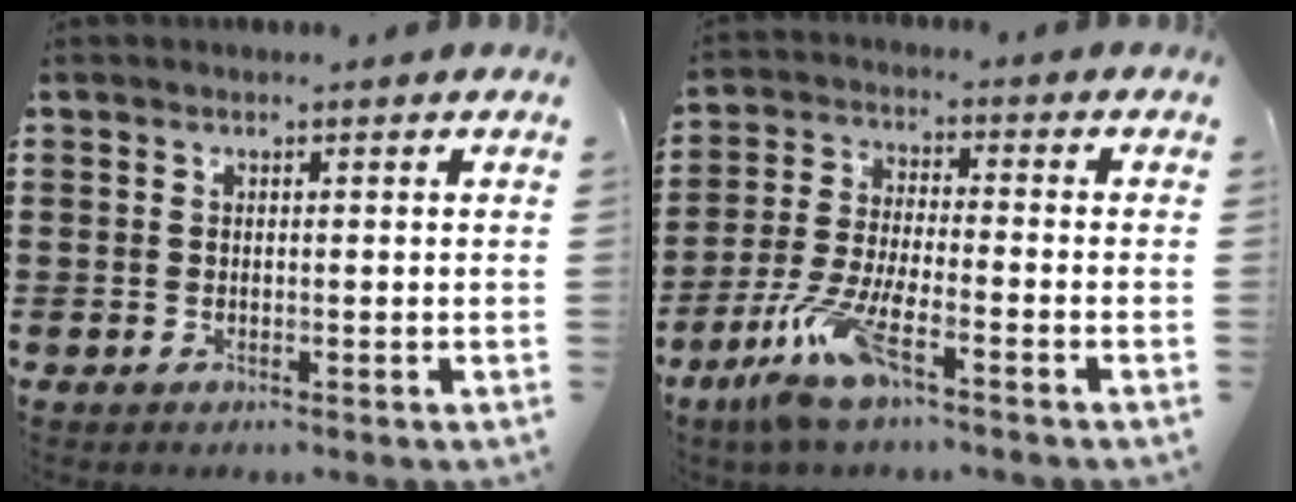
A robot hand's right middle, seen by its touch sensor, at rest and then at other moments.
{"total": 8.5, "force": [-5.7, 1.2, 6.2], "torque": [-0.144, -0.016, -0.111]}